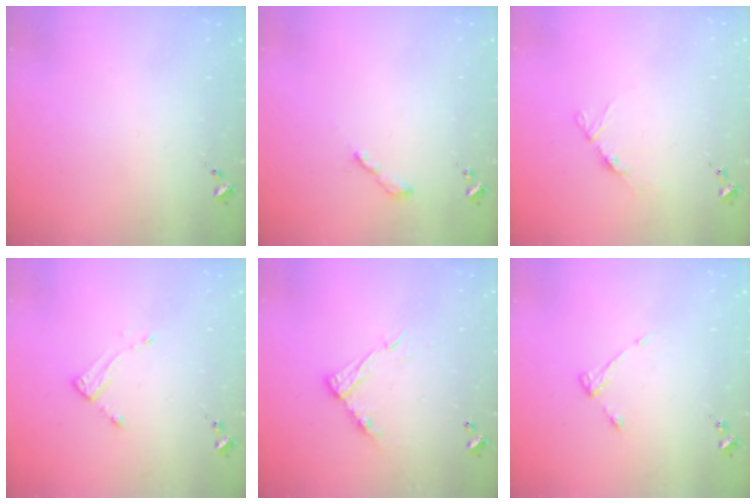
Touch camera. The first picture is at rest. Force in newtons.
{"total": 2.2, "press": 2.2, "slide": 0.2}
{"total": 5.5, "press": 5.4, "slide": 0.6}
{"total": 3.1, "press": 3.1, "slide": 0.3}
{"total": 10.6, "press": 10.6, "slide": 0.4}
{"total": 3.6, "press": 3.6, "slide": 0.5}